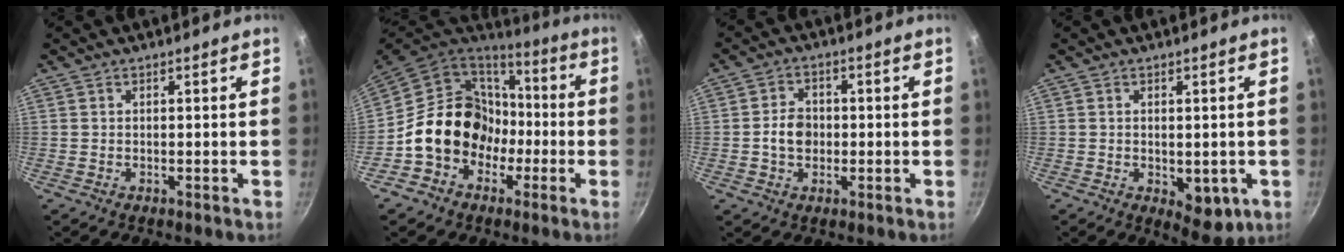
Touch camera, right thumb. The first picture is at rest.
{"total": 18.7, "force": [-3.7, 15.6, 9.5], "torque": [-0.123, 0.069, -0.059]}
{"total": 5.3, "force": [-0.6, 4.2, 3.2], "torque": [-0.036, 0.012, -0.015]}
{"total": 6.9, "force": [-1.4, 3.8, 5.5], "torque": [-0.059, -0.010, -0.010]}